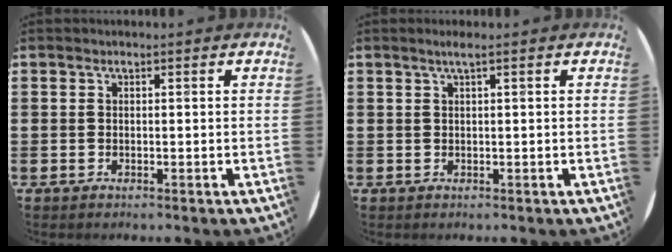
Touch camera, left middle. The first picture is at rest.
{"total": 1.2, "force": [0.6, -0.1, 1.1], "torque": [-0.020, 0.001, 0.009]}